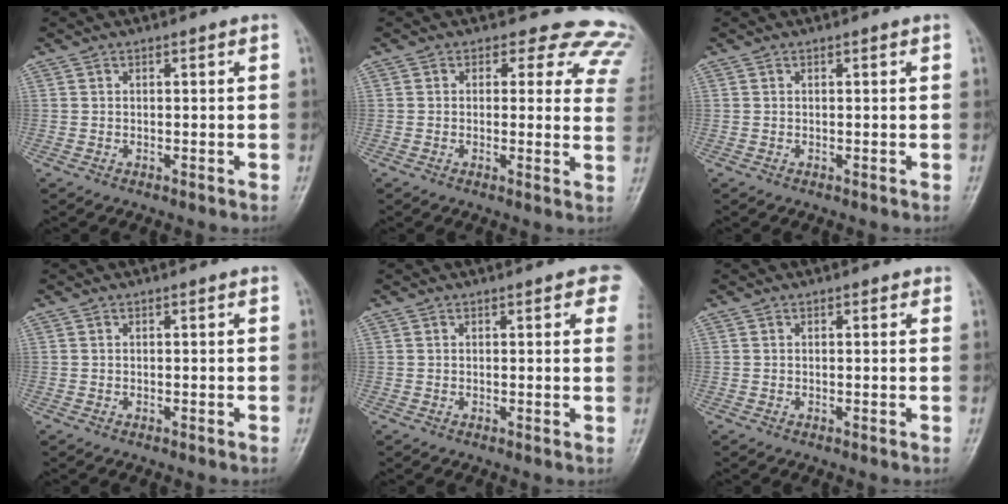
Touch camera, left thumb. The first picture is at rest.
{"total": 12.5, "force": [9.3, 7.0, 4.4], "torque": [0.014, -0.034, 0.069]}
{"total": 0.0}
{"total": 0.0}
{"total": 4.8, "force": [2.8, 1.9, 3.5], "torque": [-0.009, -0.002, 0.023]}
{"total": 0.7, "force": [0.4, 0.5, 0.3], "torque": [0.015, 0.000, 0.002]}